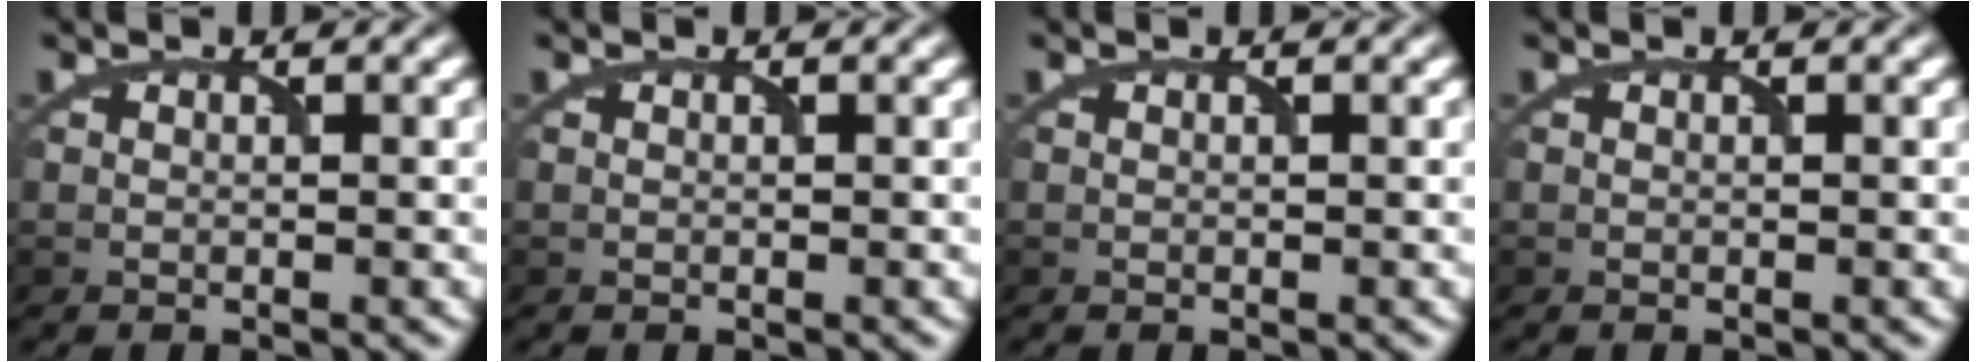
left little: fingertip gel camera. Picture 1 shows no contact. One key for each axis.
{"total": 0.0}
{"total": 0.0}
{"total": 0.0}